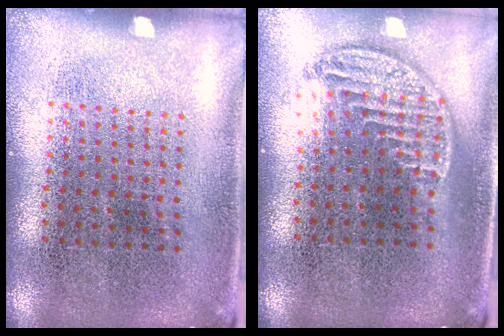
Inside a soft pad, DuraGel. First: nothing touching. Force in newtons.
{"total": 1.3, "press": 1.1, "slide": 0.6}